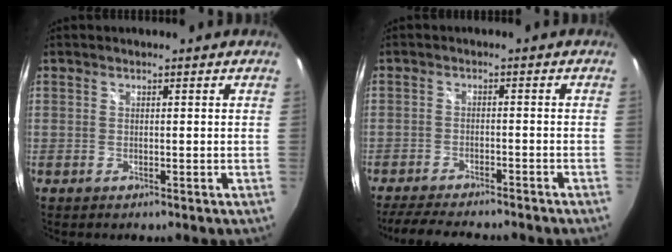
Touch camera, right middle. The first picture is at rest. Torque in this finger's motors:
{"motor_torque": [1.09, -1.05, 0.17, 0.06]}